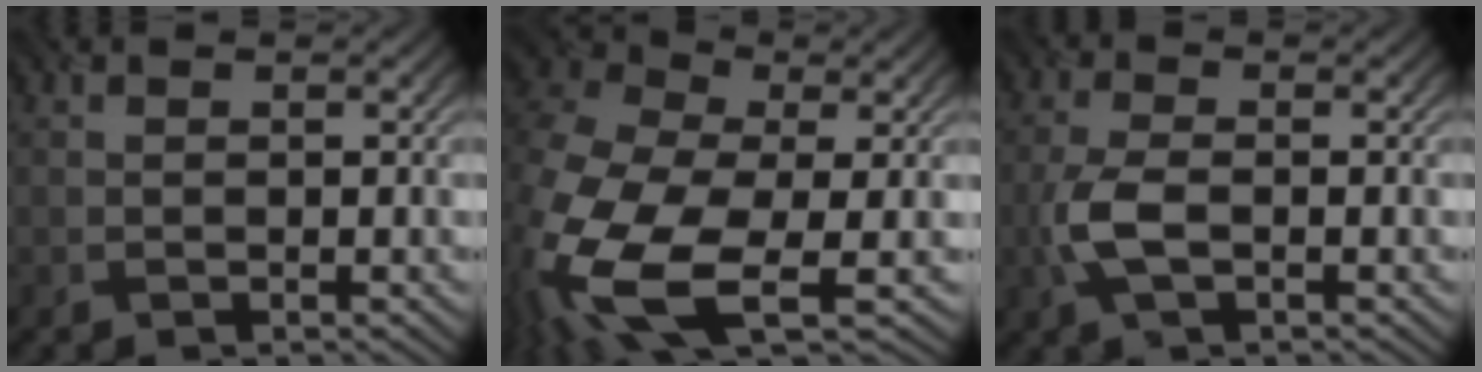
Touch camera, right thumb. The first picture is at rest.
{"total": 18.2, "force": [-5.5, 10.2, 14.1], "torque": [-0.367, -0.053, -0.093]}
{"total": 4.6, "force": [-1.2, 2.1, 3.9], "torque": [-0.101, -0.002, -0.032]}